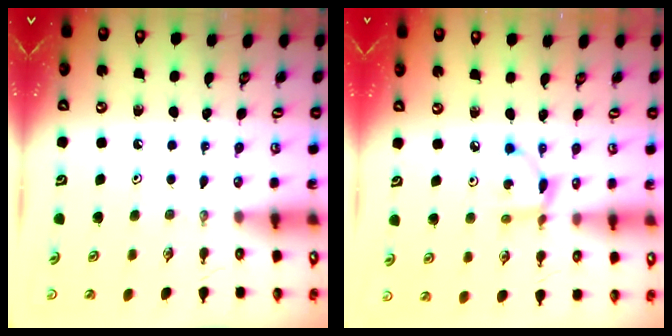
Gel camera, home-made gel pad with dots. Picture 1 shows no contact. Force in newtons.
{"total": 5.9, "press": 5.9, "slide": 0.1}